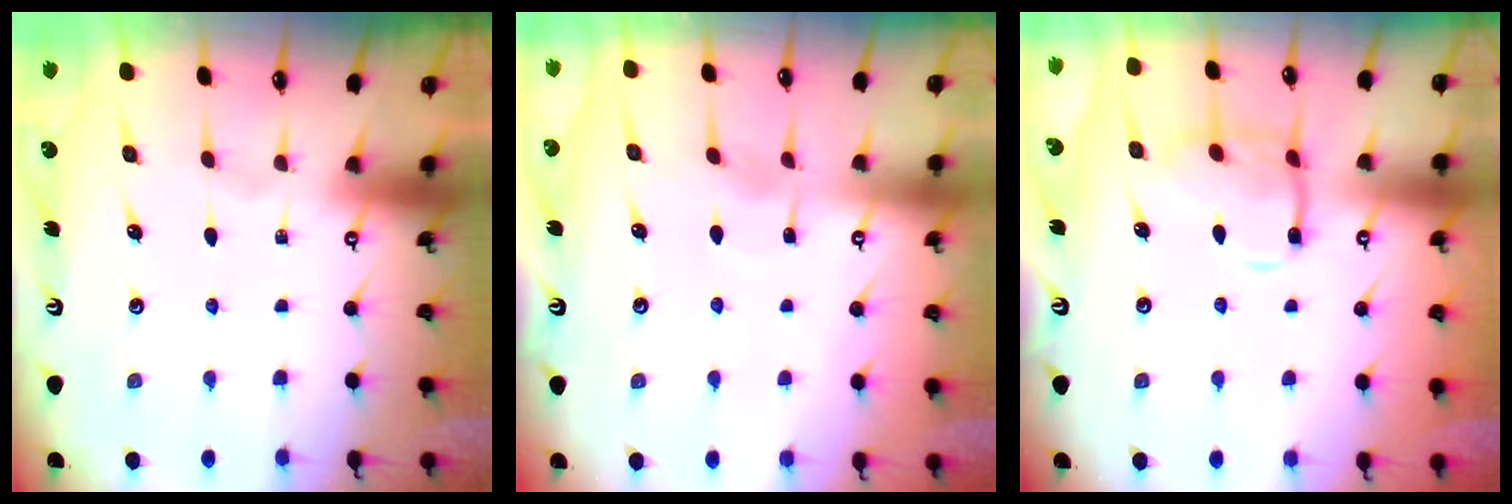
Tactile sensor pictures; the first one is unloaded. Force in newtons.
{"total": 3.7, "press": 3.7, "slide": 0.4}
{"total": 11.1, "press": 11.0, "slide": 0.8}